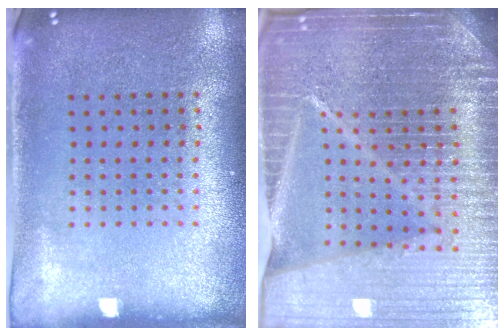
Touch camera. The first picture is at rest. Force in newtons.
{"total": 7.2, "press": 6.1, "slide": 3.7}